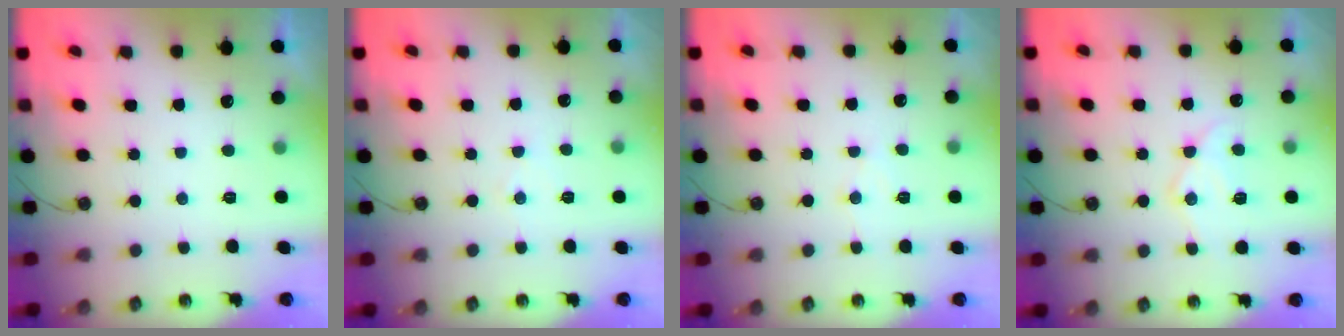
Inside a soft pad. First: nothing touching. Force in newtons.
{"total": 3.9, "press": 3.8, "slide": 0.7}
{"total": 6.0, "press": 6.0, "slide": 0.7}
{"total": 12.6, "press": 12.5, "slide": 1.0}